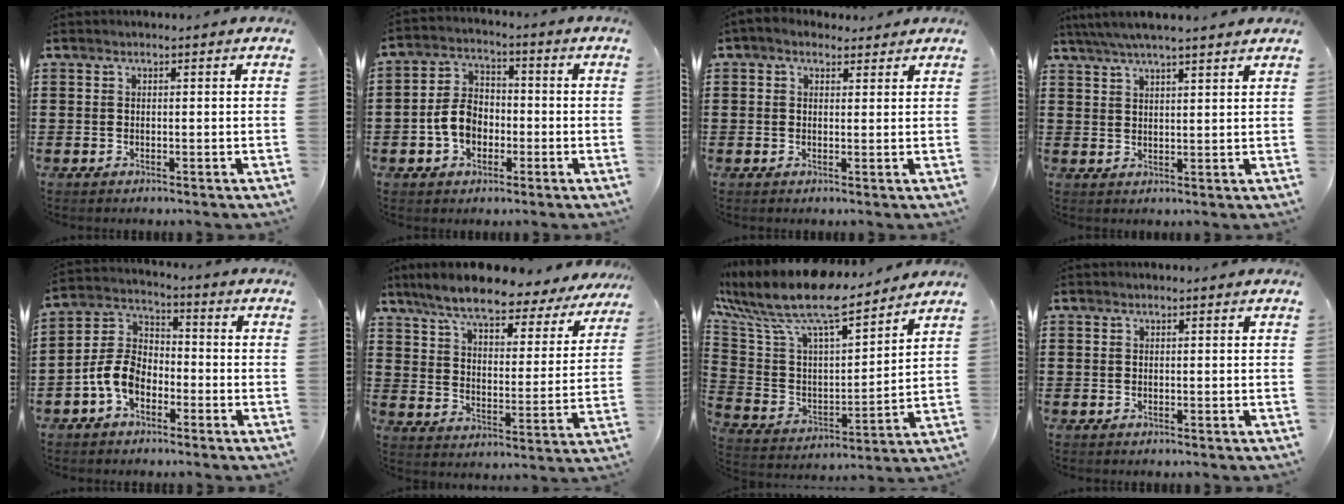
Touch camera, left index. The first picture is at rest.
{"total": 6.3, "force": [-1.7, 4.5, 4.0], "torque": [-0.097, 0.007, -0.038]}
{"total": 2.0, "force": [1.4, 1.2, 0.7], "torque": [-0.011, 0.004, 0.024]}
{"total": 4.5, "force": [3.9, 0.0, 2.2], "torque": [-0.052, -0.008, 0.070]}
{"total": 6.9, "force": [-3.6, 4.2, 4.1], "torque": [-0.118, 0.002, -0.080]}
{"total": 8.6, "force": [7.5, 1.0, 4.1], "torque": [-0.103, -0.039, 0.126]}
{"total": 11.0, "force": [9.2, 2.5, 5.5], "torque": [-0.149, -0.060, 0.158]}
{"total": 0.0}